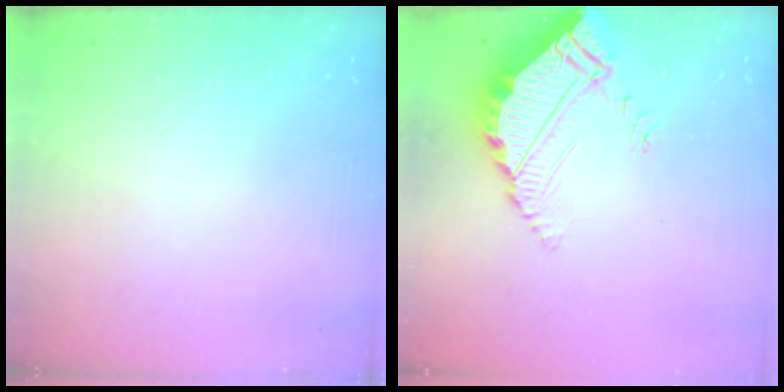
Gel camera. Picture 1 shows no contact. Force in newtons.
{"total": 7.6, "press": 7.6, "slide": 0.5}